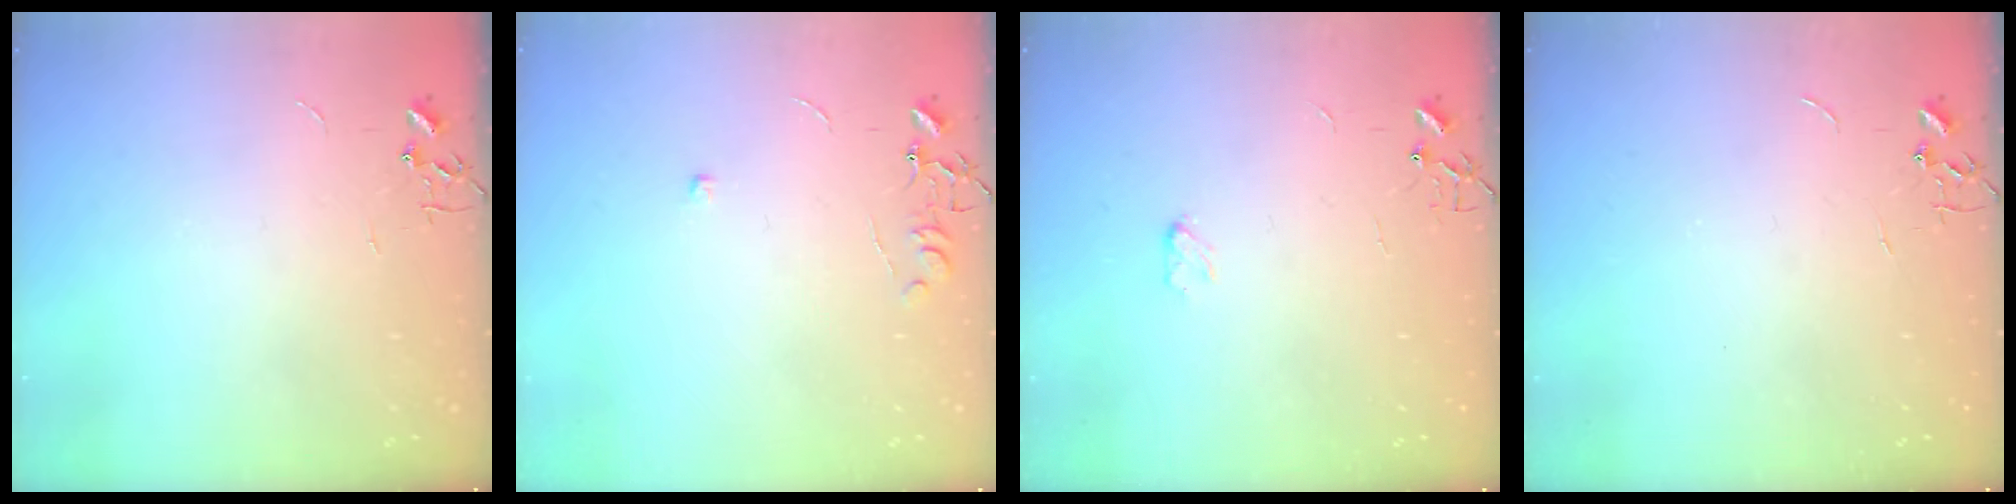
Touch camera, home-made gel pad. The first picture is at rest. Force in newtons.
{"total": 5.5, "press": 5.5, "slide": 0.5}
{"total": 3.1, "press": 3.1, "slide": 0.4}
{"total": 0.0}